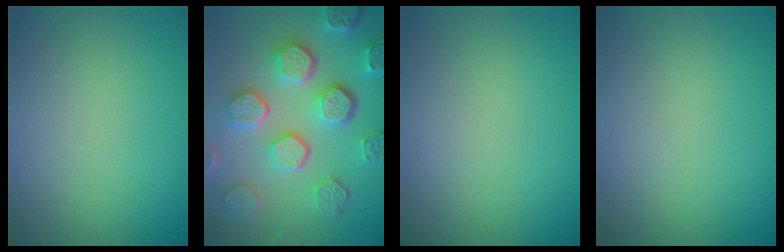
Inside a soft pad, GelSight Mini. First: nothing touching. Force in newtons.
{"total": 7.7, "press": 6.0, "slide": 4.9}
{"total": 0.0}
{"total": 0.0}